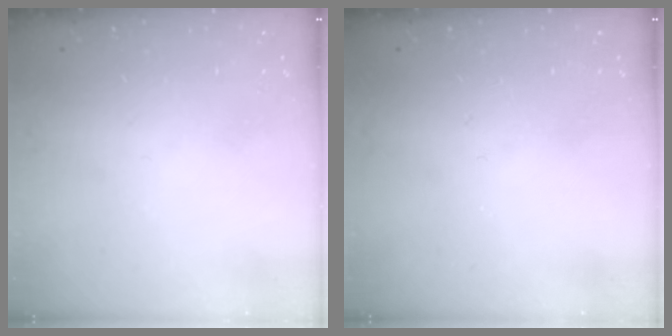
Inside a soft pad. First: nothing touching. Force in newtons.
{"total": 0.0}